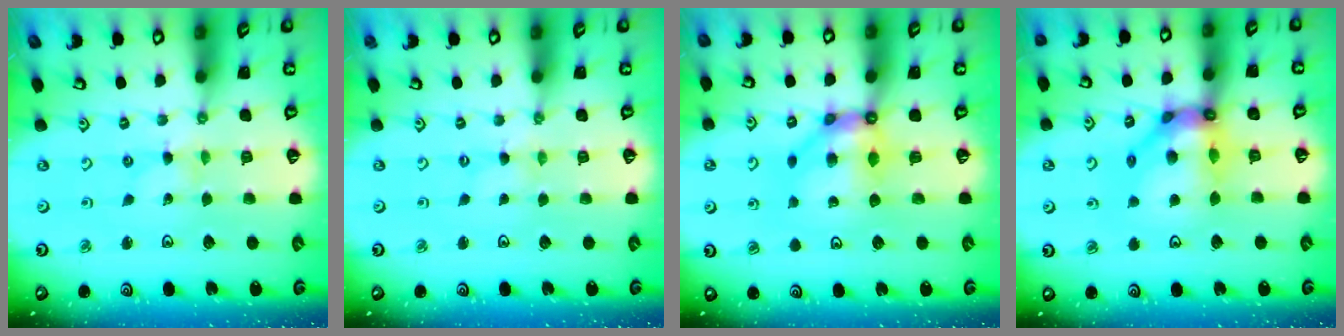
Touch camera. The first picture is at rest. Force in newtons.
{"total": 0.0}
{"total": 8.9, "press": 8.9, "slide": 0.6}
{"total": 14.9, "press": 14.7, "slide": 1.9}